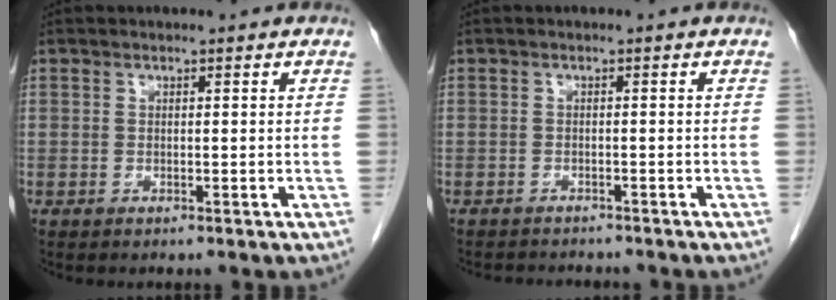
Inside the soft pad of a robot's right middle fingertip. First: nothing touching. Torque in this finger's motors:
{"motor_torque": [0.05, -0.05, 0.01, 0.00]}